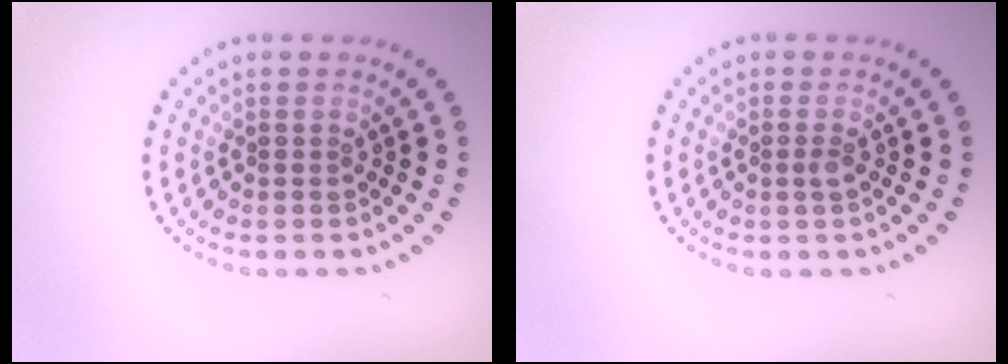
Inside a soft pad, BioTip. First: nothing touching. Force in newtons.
{"total": 0.8, "press": 0.5, "slide": 0.6}